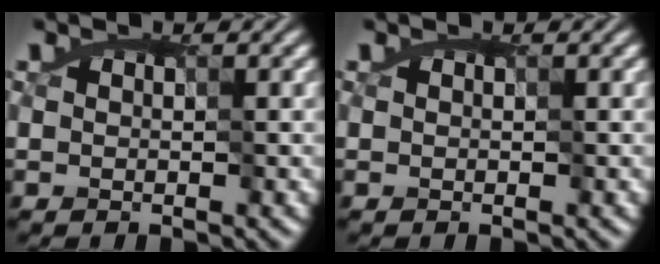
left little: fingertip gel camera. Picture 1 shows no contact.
{"total": 0.0}